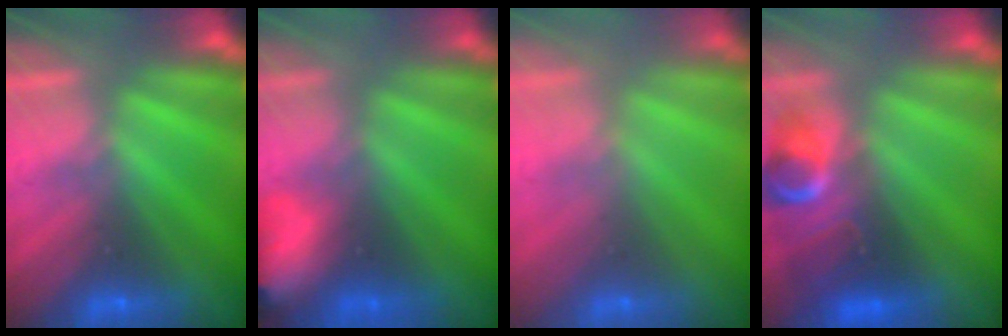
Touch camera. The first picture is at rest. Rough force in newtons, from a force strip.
{"total": 6.0}
{"total": 2.8}
{"total": 6.2}